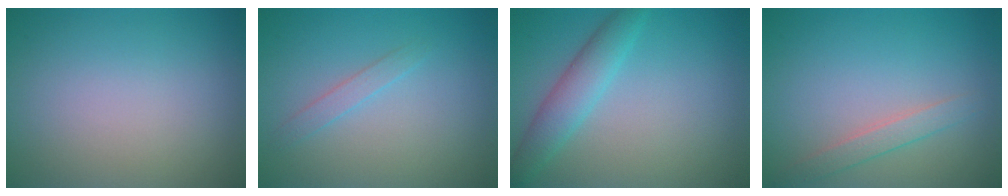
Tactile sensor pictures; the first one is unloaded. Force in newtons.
{"total": 1.2, "press": 1.2, "slide": 0.1}
{"total": 3.3, "press": 3.3, "slide": 0.1}
{"total": 1.7, "press": 1.7, "slide": 0.1}